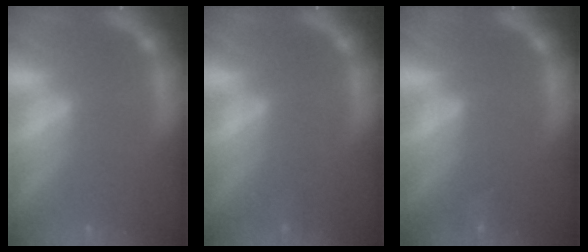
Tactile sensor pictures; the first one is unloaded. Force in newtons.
{"total": 1.4}
{"total": 1.9}